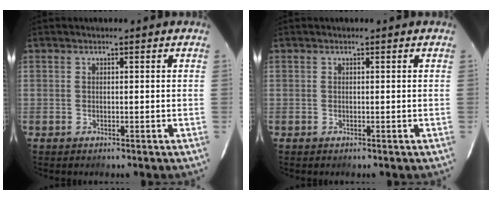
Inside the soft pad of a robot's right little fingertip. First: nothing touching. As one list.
[{"total": 0.0}]